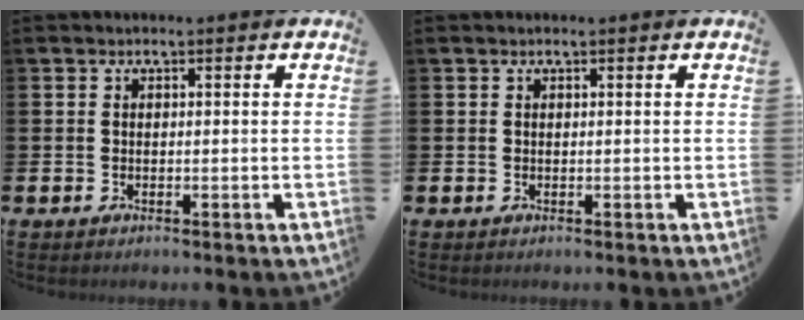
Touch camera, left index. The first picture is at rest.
{"total": 0.0}